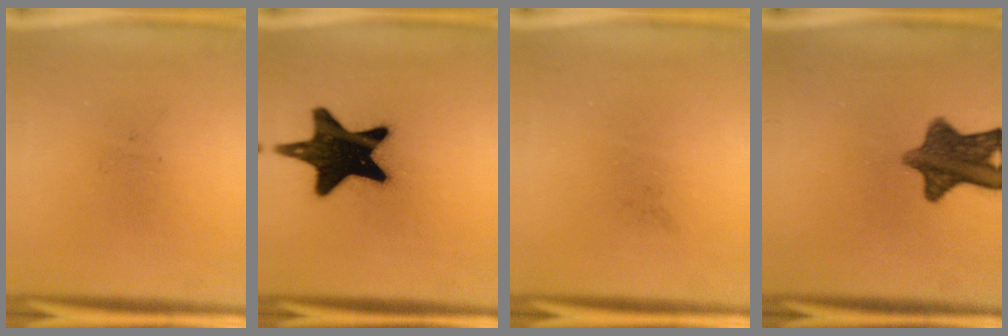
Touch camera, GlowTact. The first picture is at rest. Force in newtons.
{"total": 20.1}
{"total": 0.0}
{"total": 10.4}